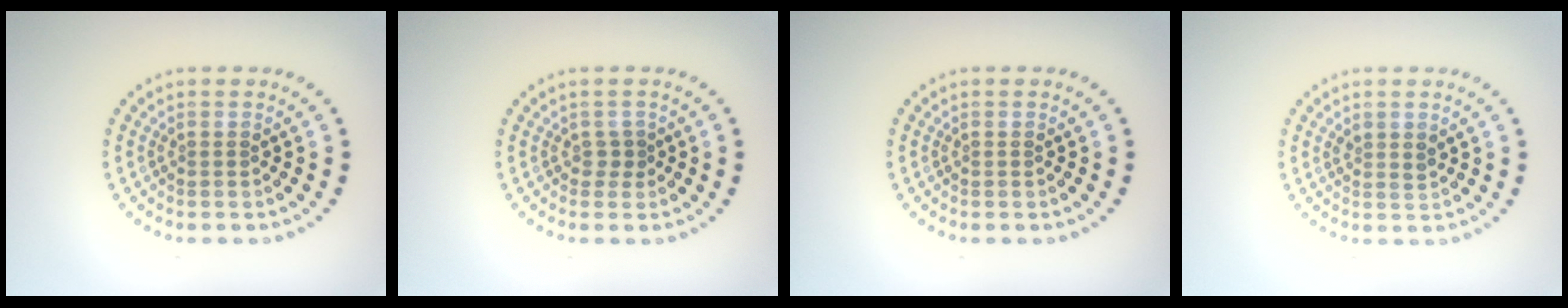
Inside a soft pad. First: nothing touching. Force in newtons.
{"total": 0.9, "press": 0.8, "slide": 0.5}
{"total": 0.0}
{"total": 1.1, "press": 0.9, "slide": 0.5}